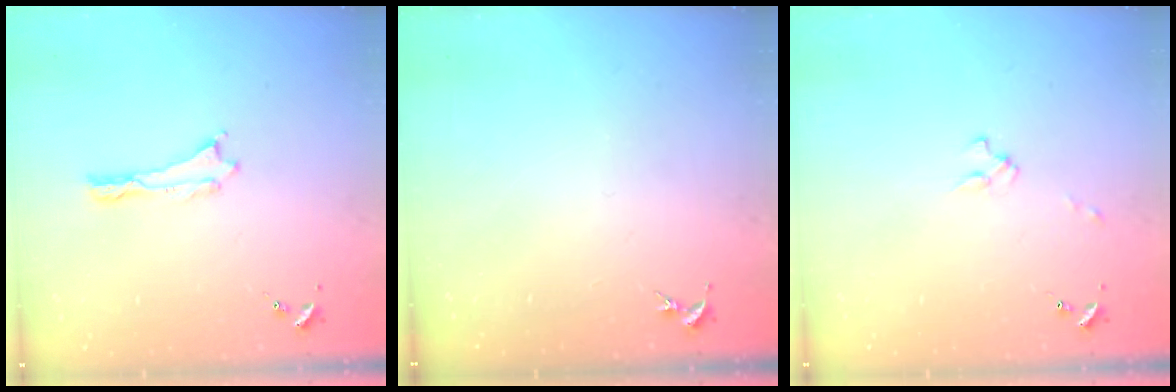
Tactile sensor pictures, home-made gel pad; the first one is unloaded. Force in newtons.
{"total": 0.0}
{"total": 1.1, "press": 1.1, "slide": 0.2}